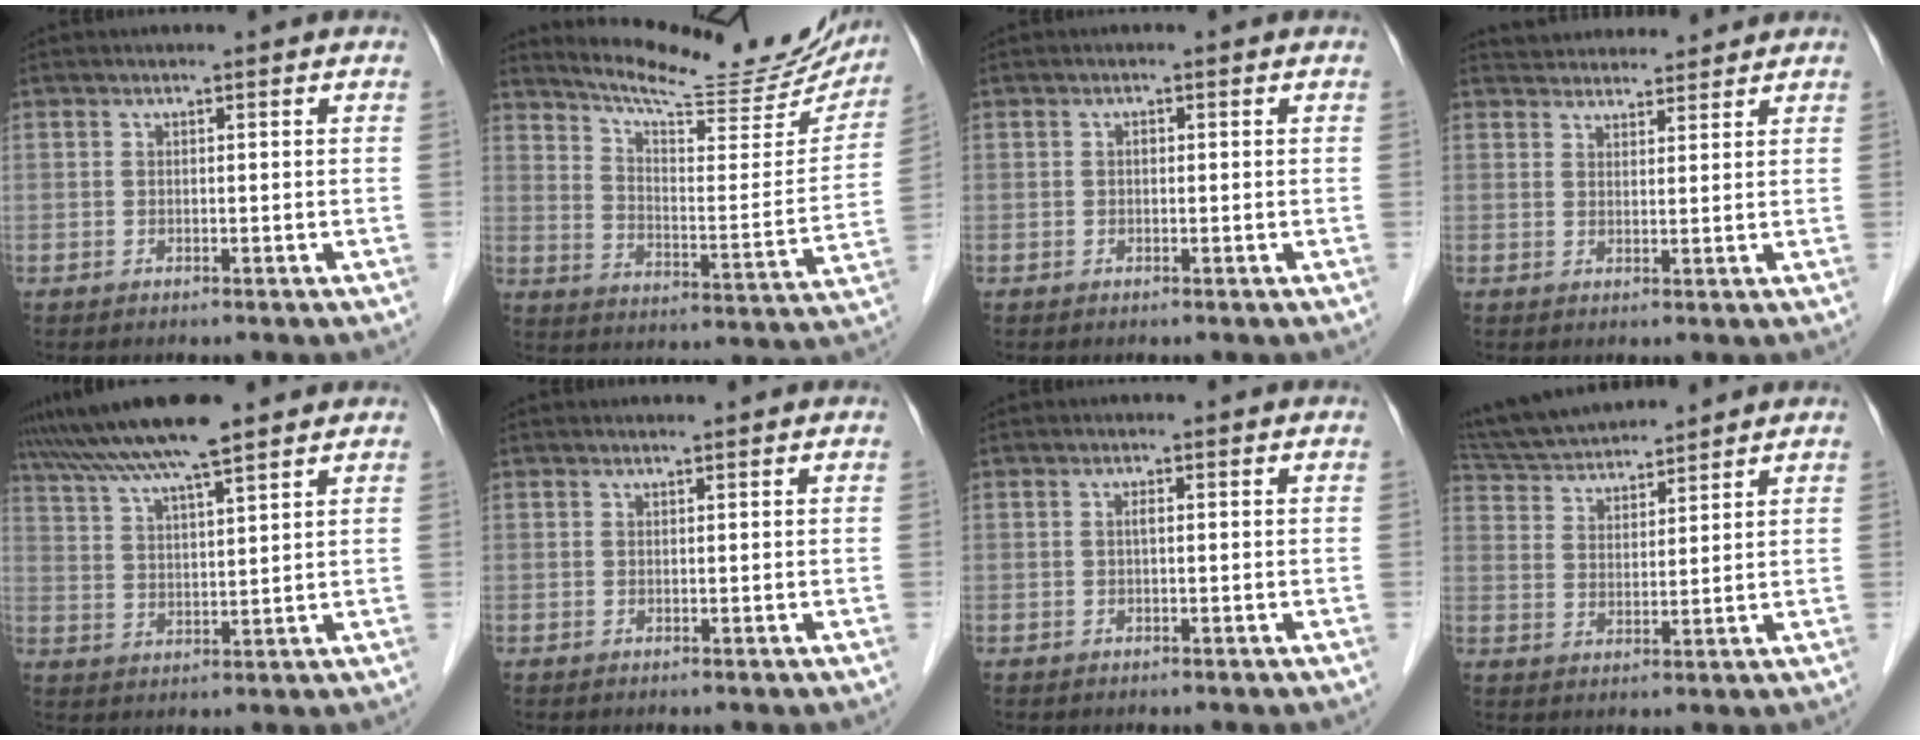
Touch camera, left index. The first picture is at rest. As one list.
[{"total": 21.0, "force": [19.3, 3.7, 7.5], "torque": [-0.106, -0.045, 0.254]}, {"total": 0.6, "force": [-0.4, 0.3, 0.4], "torque": [-0.007, -0.002, -0.009]}, {"total": 7.9, "force": [7.5, 2.0, 1.4], "torque": [-0.013, 0.020, 0.102]}, {"total": 11.8, "force": [9.8, 0.3, 6.7], "torque": [-0.123, 0.030, 0.162]}, {"total": 0.0}, {"total": 0.8, "force": [-0.3, 0.1, 0.7], "torque": [-0.014, -0.003, -0.007]}, {"total": 11.9, "force": [11.1, 2.1, 3.6], "torque": [-0.075, 0.031, 0.200]}]